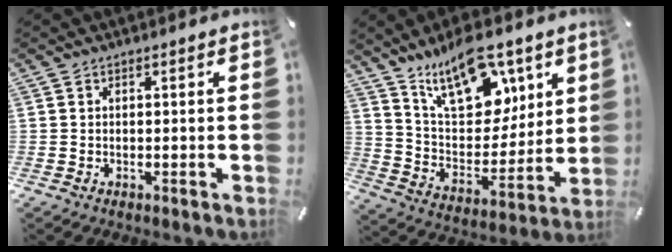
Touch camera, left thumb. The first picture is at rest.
{"total": 18.7, "force": [12.2, 10.2, 10.0], "torque": [-0.161, -0.067, 0.218]}